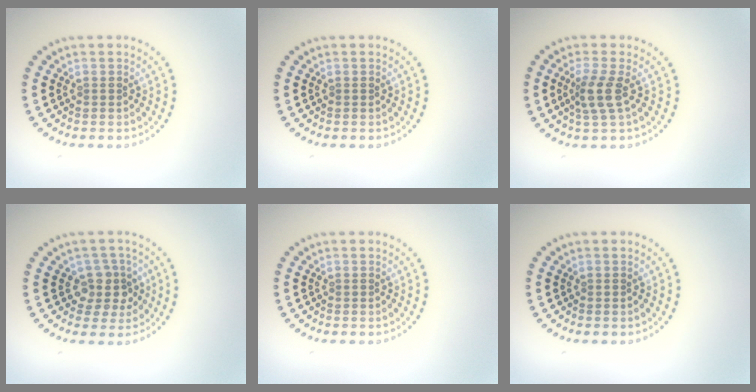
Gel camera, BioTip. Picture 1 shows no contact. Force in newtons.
{"total": 0.0}
{"total": 2.6, "press": 2.0, "slide": 1.7}
{"total": 3.0, "press": 2.5, "slide": 1.7}
{"total": 0.0}
{"total": 0.0}